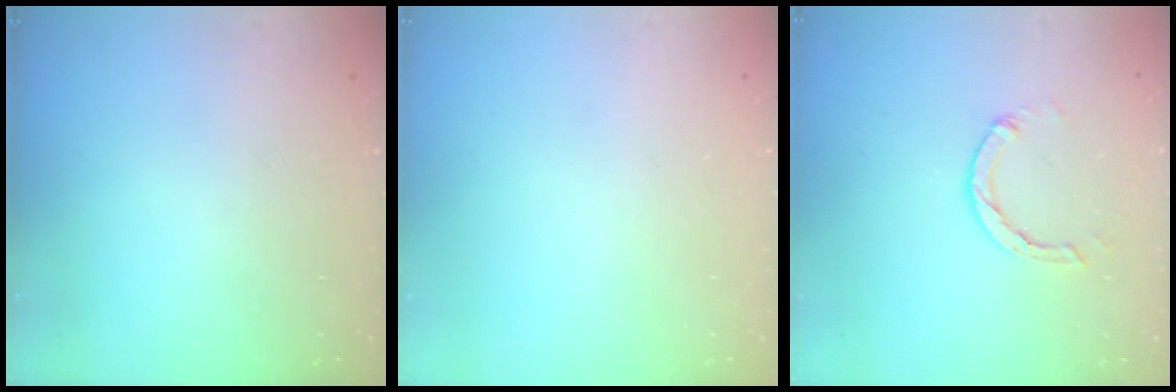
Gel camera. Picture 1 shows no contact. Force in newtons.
{"total": 0.0}
{"total": 3.4, "press": 3.4, "slide": 0.4}